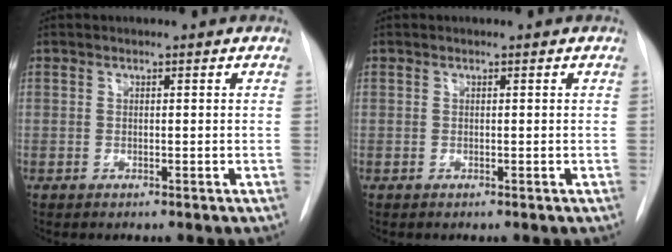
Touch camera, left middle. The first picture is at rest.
{"total": 0.0}